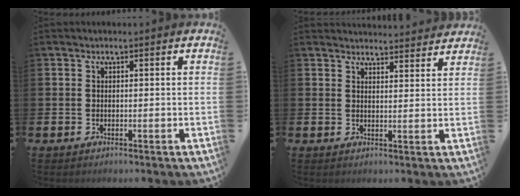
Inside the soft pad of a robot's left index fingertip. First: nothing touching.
{"total": 3.5, "force": [3.5, 0.2, -0.2], "torque": [0.004, -0.025, 0.062]}